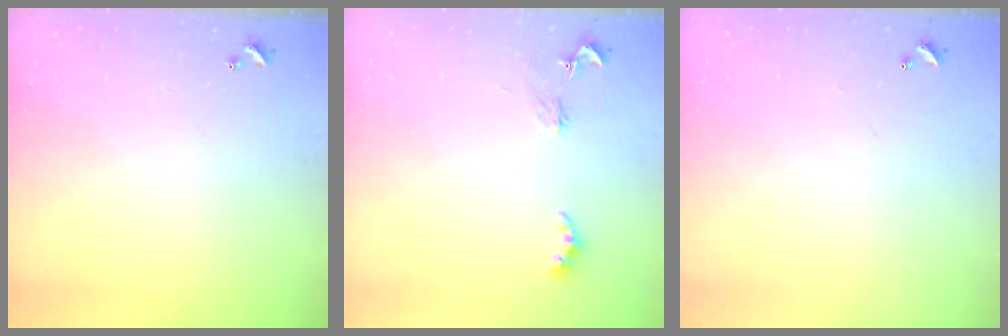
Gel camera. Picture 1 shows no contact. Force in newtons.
{"total": 2.8, "press": 2.7, "slide": 0.5}
{"total": 2.9, "press": 2.9, "slide": 0.1}